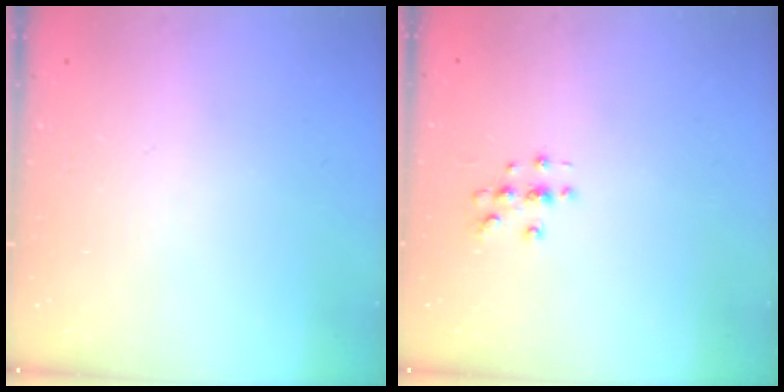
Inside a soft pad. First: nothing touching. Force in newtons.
{"total": 3.0, "press": 3.0, "slide": 0.3}